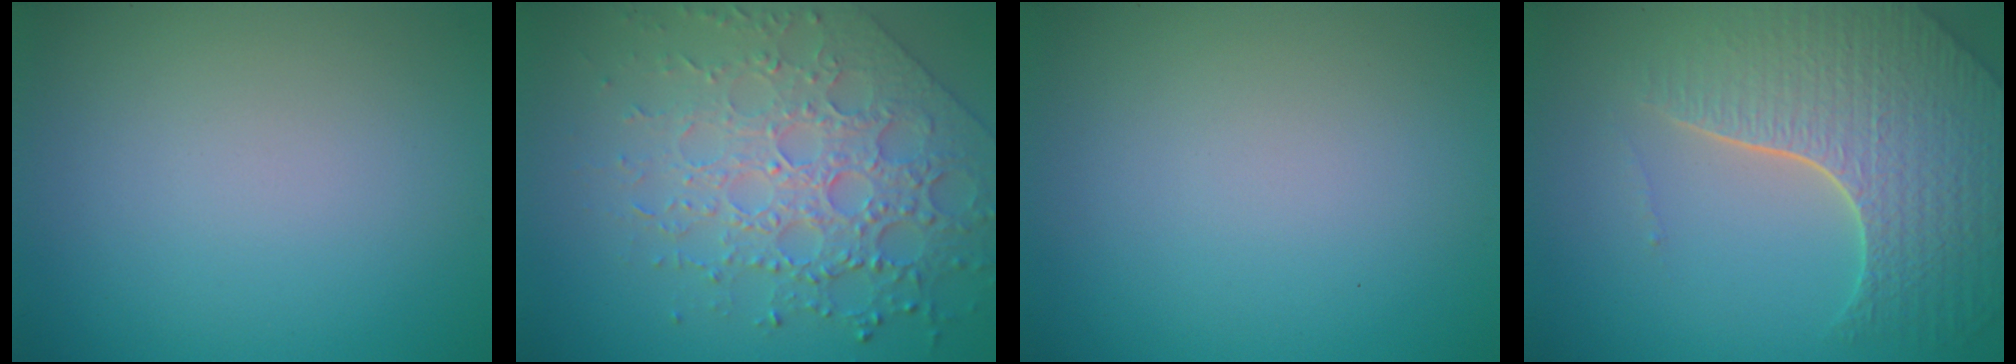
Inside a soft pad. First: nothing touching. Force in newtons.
{"total": 7.3, "press": 5.3, "slide": 4.9}
{"total": 0.0}
{"total": 7.8, "press": 5.6, "slide": 5.5}